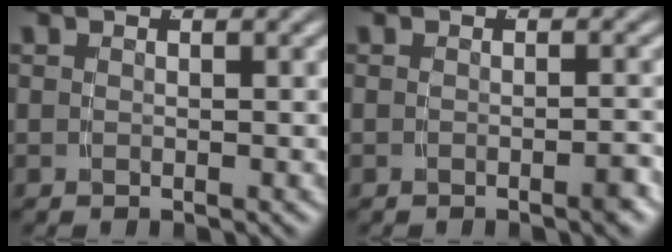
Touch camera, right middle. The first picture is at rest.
{"total": 1.3, "force": [-0.9, 0.0, 0.9], "torque": [-0.011, 0.009, -0.021]}